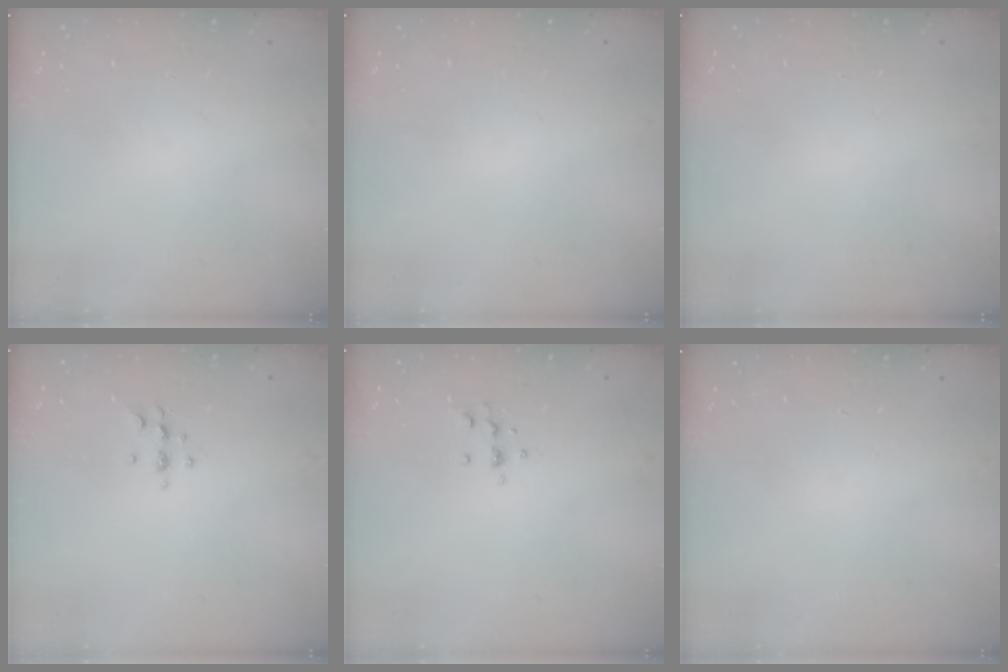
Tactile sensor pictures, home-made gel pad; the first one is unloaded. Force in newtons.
{"total": 0.0}
{"total": 0.0}
{"total": 5.6, "press": 5.4, "slide": 1.5}
{"total": 6.2, "press": 6.1, "slide": 0.8}
{"total": 0.0}